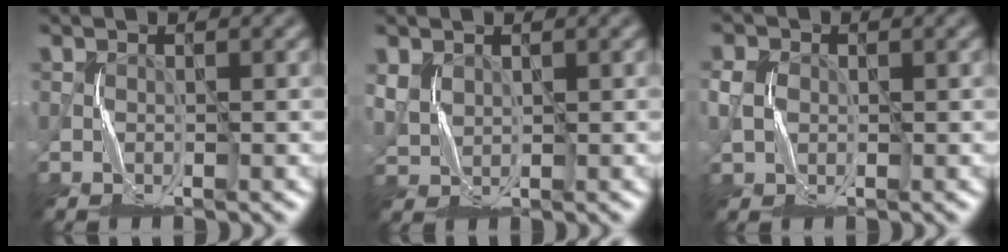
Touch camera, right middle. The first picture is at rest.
{"total": 2.0, "force": [1.2, 1.3, 0.9], "torque": [-0.038, -0.004, 0.028]}
{"total": 2.1, "force": [0.1, 1.8, 1.1], "torque": [-0.035, 0.001, -0.001]}